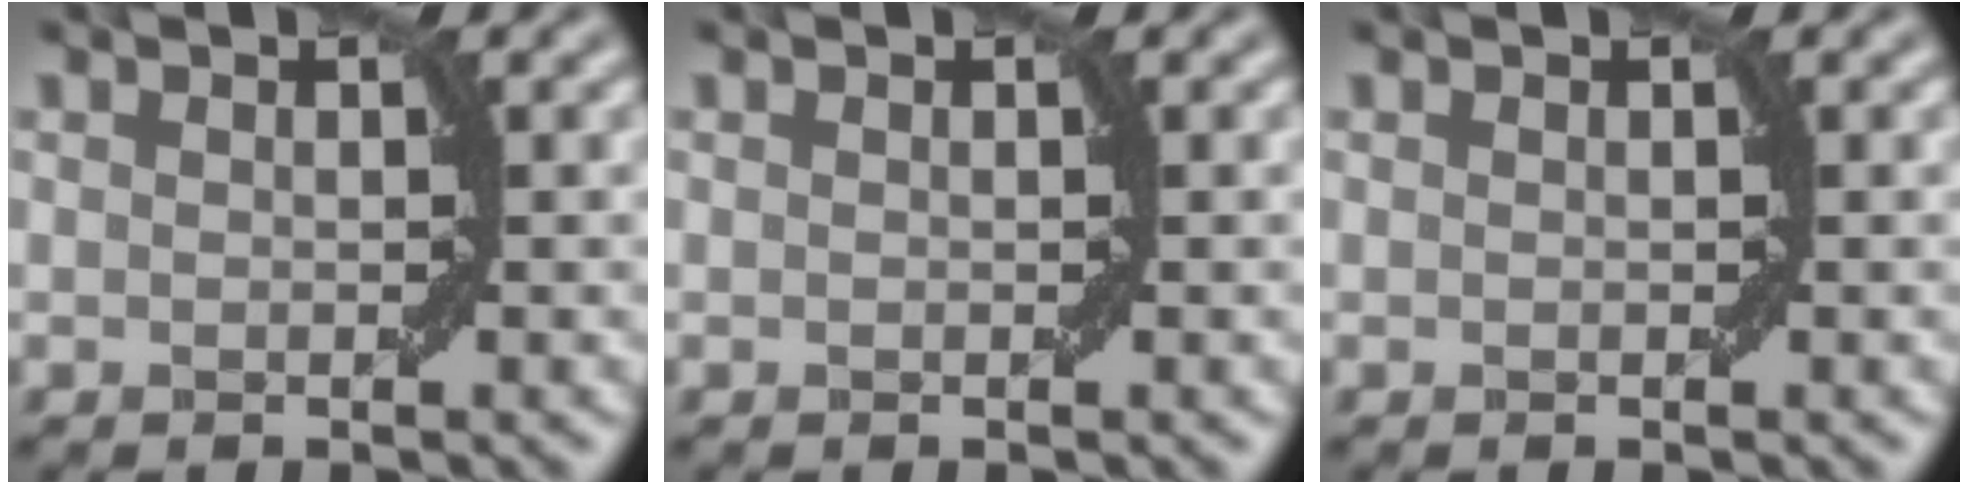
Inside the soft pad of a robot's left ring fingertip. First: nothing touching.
{"total": 0.0}
{"total": 0.0}